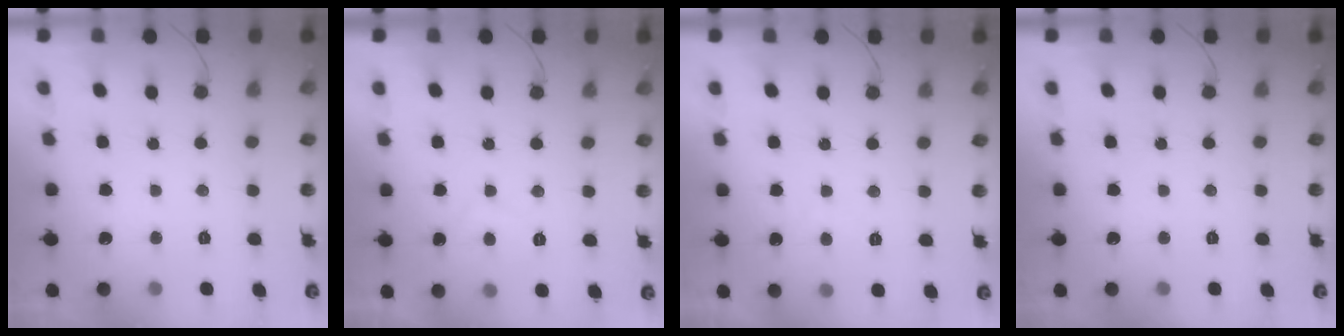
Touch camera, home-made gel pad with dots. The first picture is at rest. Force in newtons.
{"total": 2.8, "press": 2.6, "slide": 0.8}
{"total": 1.3, "press": 1.1, "slide": 0.5}
{"total": 0.0}